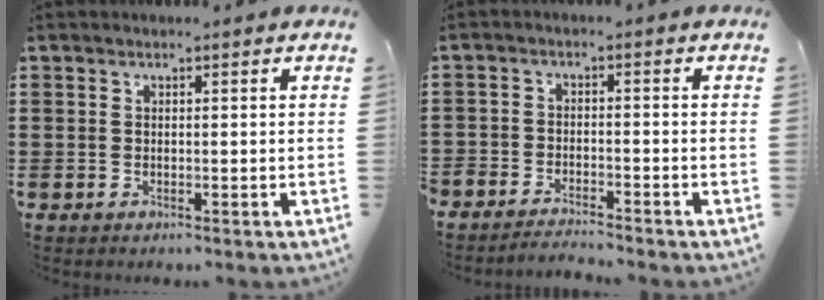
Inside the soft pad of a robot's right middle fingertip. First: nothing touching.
{"total": 3.4, "force": [-3.3, 0.7, -0.5], "torque": [-0.001, 0.002, -0.074]}